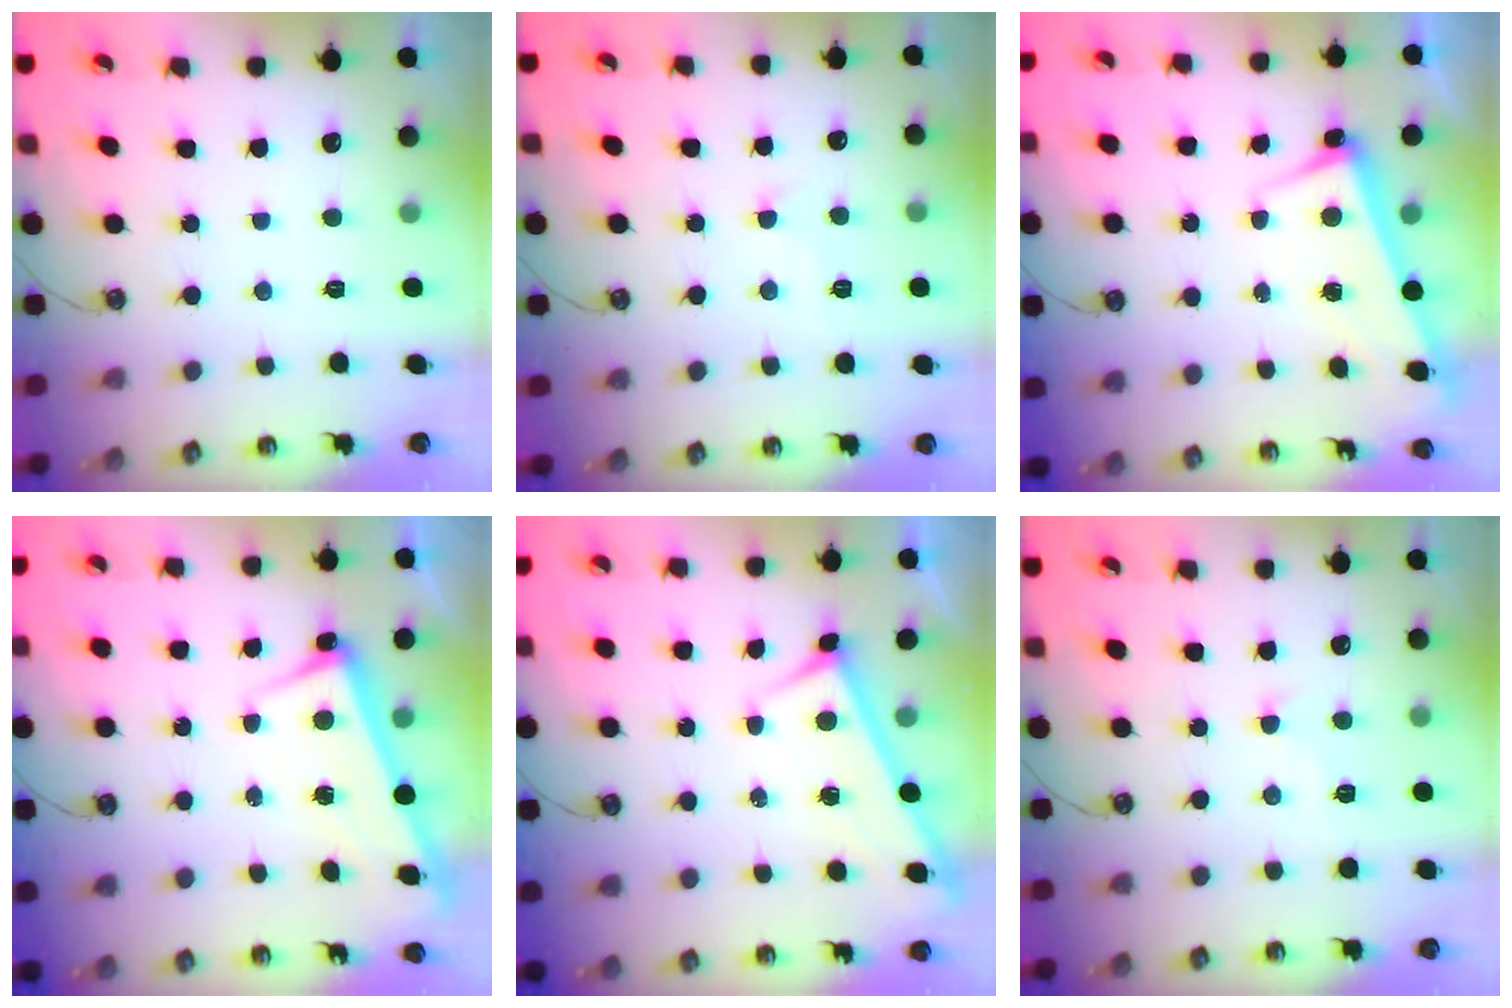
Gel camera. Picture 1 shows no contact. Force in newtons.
{"total": 1.0, "press": 0.8, "slide": 0.5}
{"total": 2.5, "press": 2.4, "slide": 0.9}
{"total": 2.7, "press": 2.6, "slide": 0.6}
{"total": 3.1, "press": 3.1, "slide": 0.3}
{"total": 0.8, "press": 0.5, "slide": 0.6}